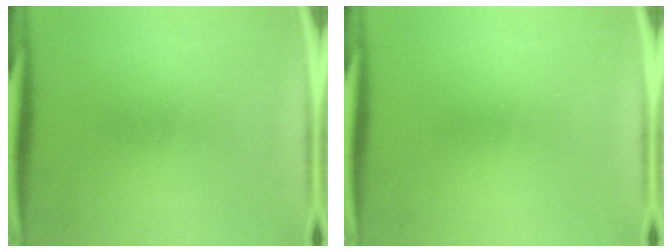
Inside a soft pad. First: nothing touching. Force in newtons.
{"total": 0.0}